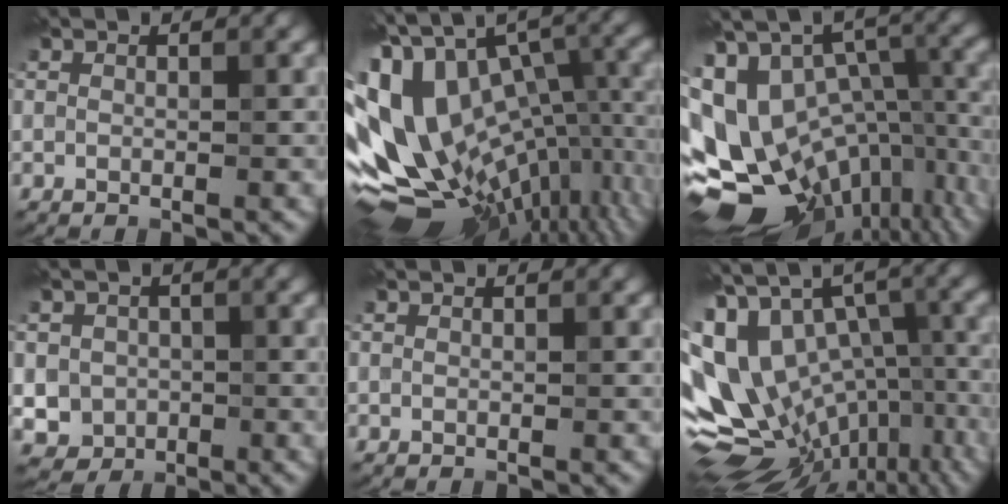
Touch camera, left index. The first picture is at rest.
{"total": 17.4, "force": [-3.1, 10.3, 13.6], "torque": [-0.214, -0.001, -0.023]}
{"total": 16.1, "force": [-4.4, 11.5, 10.5], "torque": [-0.194, 0.013, -0.027]}
{"total": 3.4, "force": [-0.4, 3.2, 1.0], "torque": [-0.004, -0.002, -0.011]}
{"total": 0.0}
{"total": 14.1, "force": [-1.7, 8.9, 10.8], "torque": [-0.189, 0.011, 0.019]}